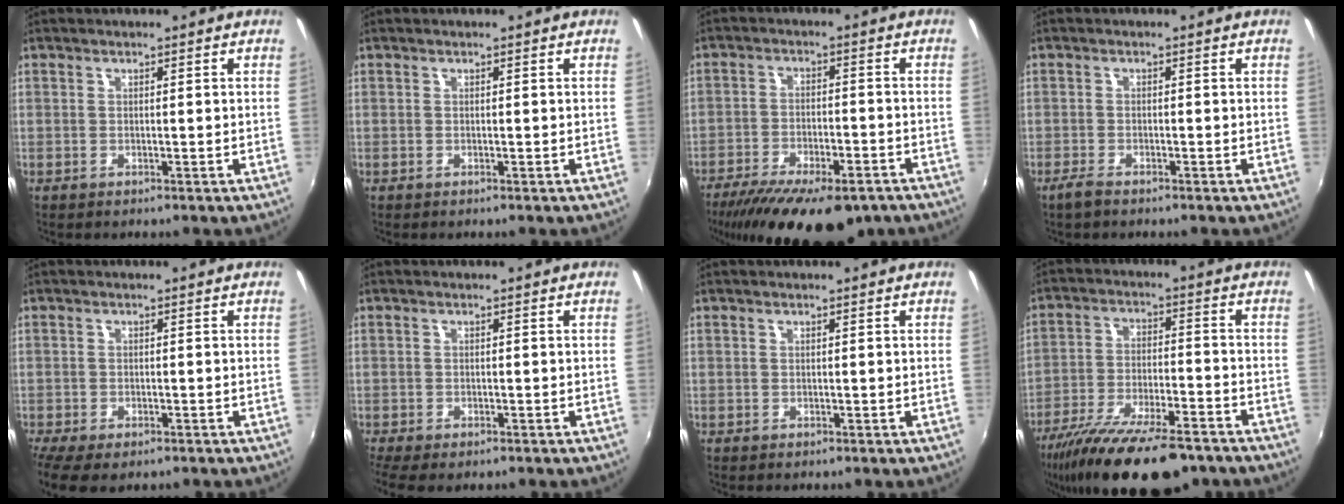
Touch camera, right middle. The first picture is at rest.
{"total": 0.0}
{"total": 20.3, "force": [-14.6, 7.4, 12.1], "torque": [-0.234, -0.047, -0.211]}
{"total": 2.3, "force": [-1.9, 0.6, 1.2], "torque": [-0.033, -0.006, -0.039]}
{"total": 7.1, "force": [-5.0, 2.7, 4.3], "torque": [-0.104, -0.038, -0.084]}
{"total": 5.3, "force": [-3.9, 1.7, 3.2], "torque": [-0.074, -0.032, -0.066]}
{"total": 0.0}
{"total": 20.2, "force": [-15.4, 5.7, 11.8], "torque": [-0.227, -0.046, -0.245]}